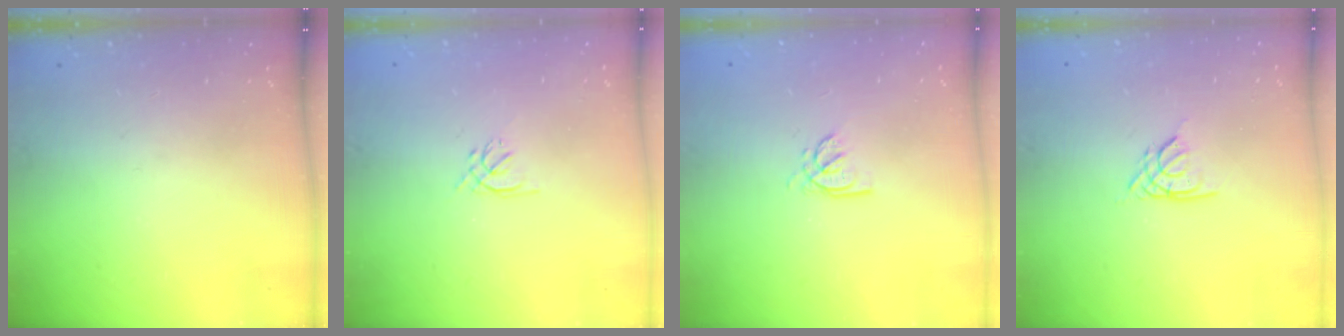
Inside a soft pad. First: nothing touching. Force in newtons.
{"total": 1.4, "press": 1.3, "slide": 0.5}
{"total": 1.6, "press": 1.6, "slide": 0.3}
{"total": 2.2, "press": 2.1, "slide": 0.5}